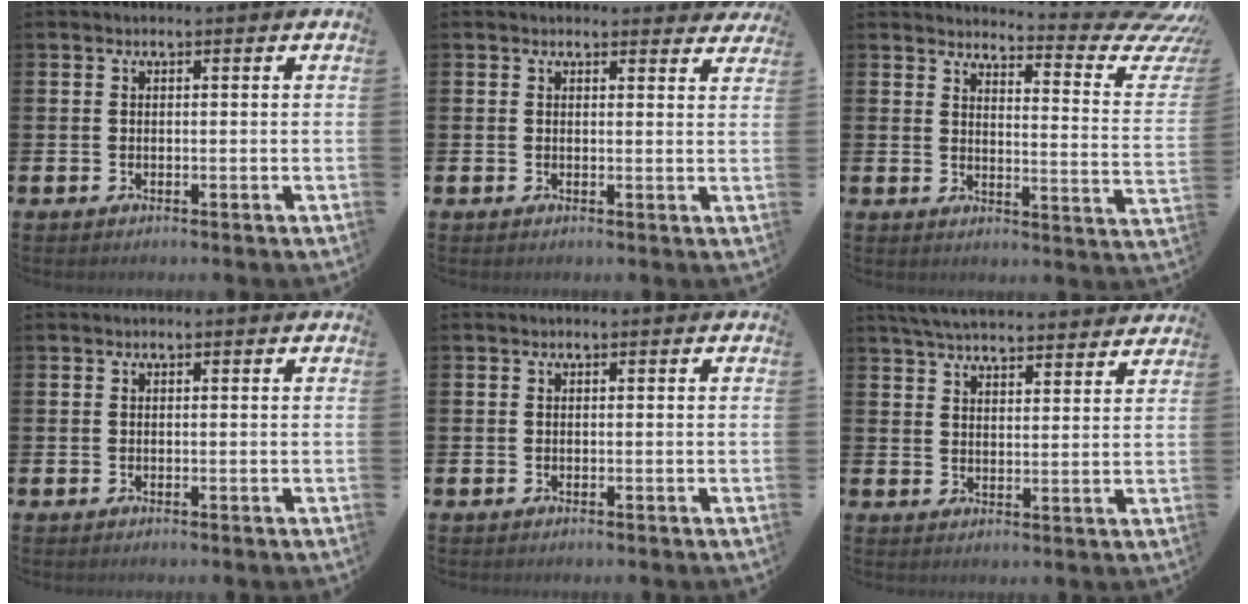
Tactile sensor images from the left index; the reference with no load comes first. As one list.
[{"total": 1.5, "force": [1.4, 0.4, 0.0], "torque": [0.013, -0.005, 0.023]}, {"total": 5.0, "force": [4.4, 1.1, 2.2], "torque": [-0.021, -0.054, 0.061]}, {"total": 0.0}, {"total": 0.0}, {"total": 5.7, "force": [5.6, 0.6, 1.1], "torque": [-0.034, -0.031, 0.100]}]